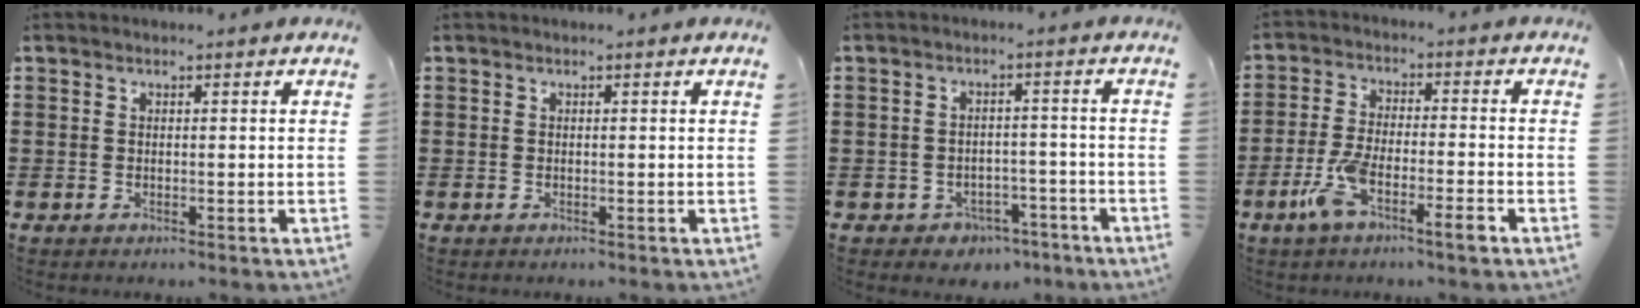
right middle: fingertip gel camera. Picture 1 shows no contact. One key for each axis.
{"total": 0.0}
{"total": 2.9, "fx": -2.6, "fy": 1.2, "fz": 0.2, "tx": -0.013, "ty": 0.002, "tz": -0.055}
{"total": 7.5, "fx": -4.3, "fy": 1.5, "fz": 5.9, "tx": -0.125, "ty": -0.008, "tz": -0.080}